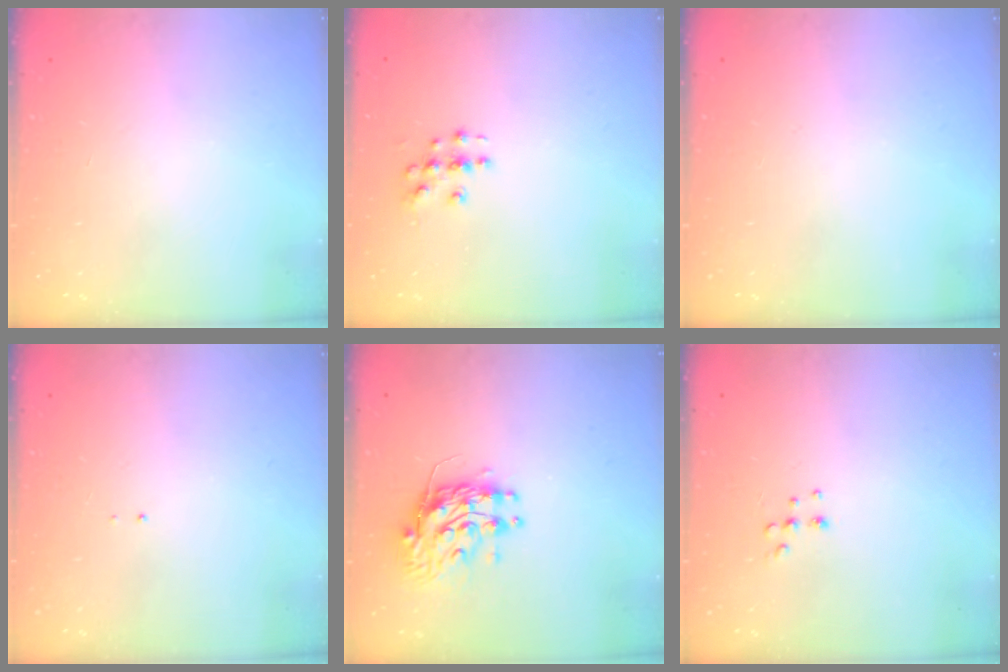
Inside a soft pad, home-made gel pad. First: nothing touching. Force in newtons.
{"total": 3.4, "press": 3.4, "slide": 0.2}
{"total": 0.0}
{"total": 0.7, "press": 0.7, "slide": 0.1}
{"total": 10.6, "press": 10.5, "slide": 0.8}
{"total": 5.5, "press": 5.4, "slide": 1.0}